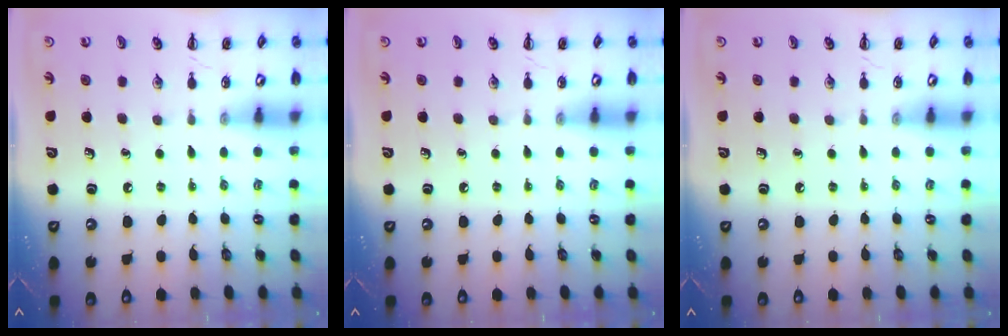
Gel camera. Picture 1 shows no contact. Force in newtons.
{"total": 0.0}
{"total": 0.0}